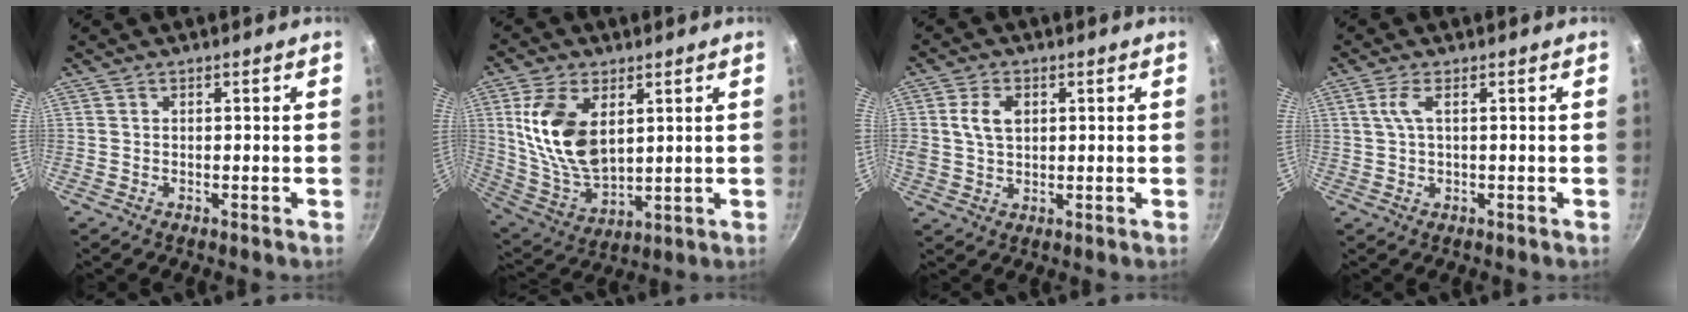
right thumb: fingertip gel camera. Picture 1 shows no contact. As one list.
[{"total": 15.2, "force": [4.0, 8.9, 11.7], "torque": [-0.211, -0.029, 0.091]}, {"total": 5.9, "force": [1.4, 4.1, 4.1], "torque": [-0.067, 0.000, 0.024]}, {"total": 3.1, "force": [0.7, 0.7, 3.0], "torque": [-0.066, 0.003, 0.016]}]